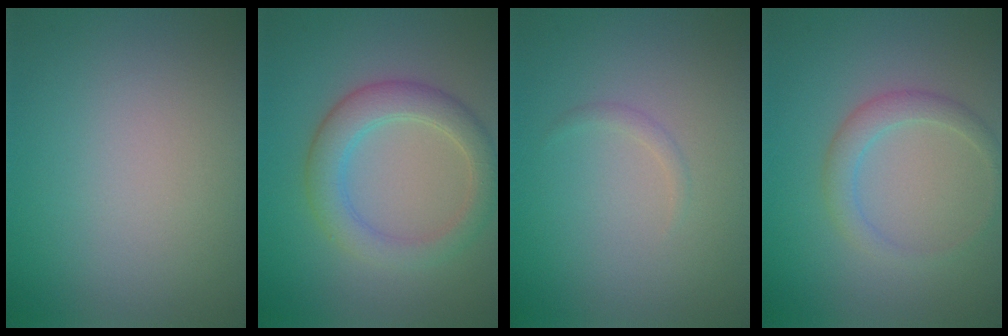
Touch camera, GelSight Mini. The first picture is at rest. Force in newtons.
{"total": 4.2, "press": 4.2, "slide": 0.3}
{"total": 0.6, "press": 0.6, "slide": 0.0}
{"total": 2.2, "press": 2.2, "slide": 0.1}